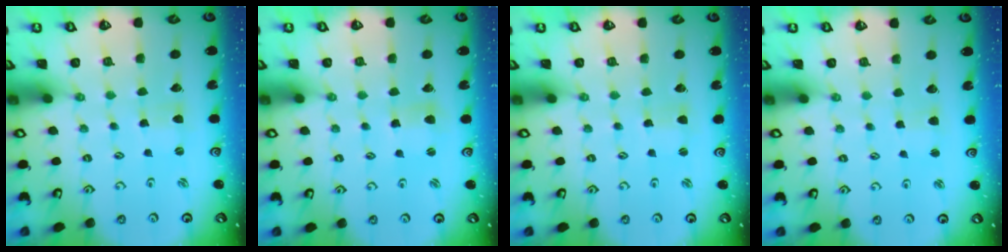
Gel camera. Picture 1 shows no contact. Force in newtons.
{"total": 2.3, "press": 2.2, "slide": 0.3}
{"total": 0.7, "press": 0.7, "slide": 0.0}
{"total": 1.9, "press": 1.9, "slide": 0.3}